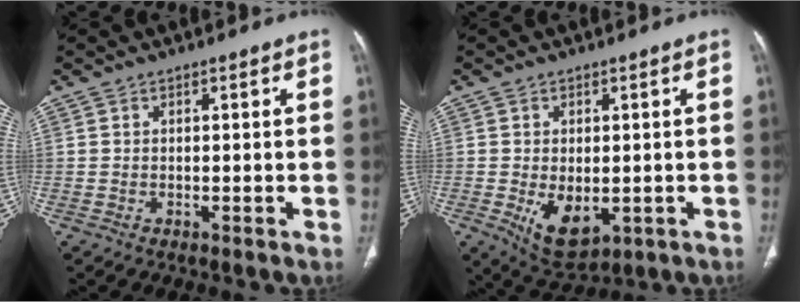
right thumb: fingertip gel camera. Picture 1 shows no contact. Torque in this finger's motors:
{"motor_torque": [-0.55, 0.82, -0.11, -0.01, 0.25]}